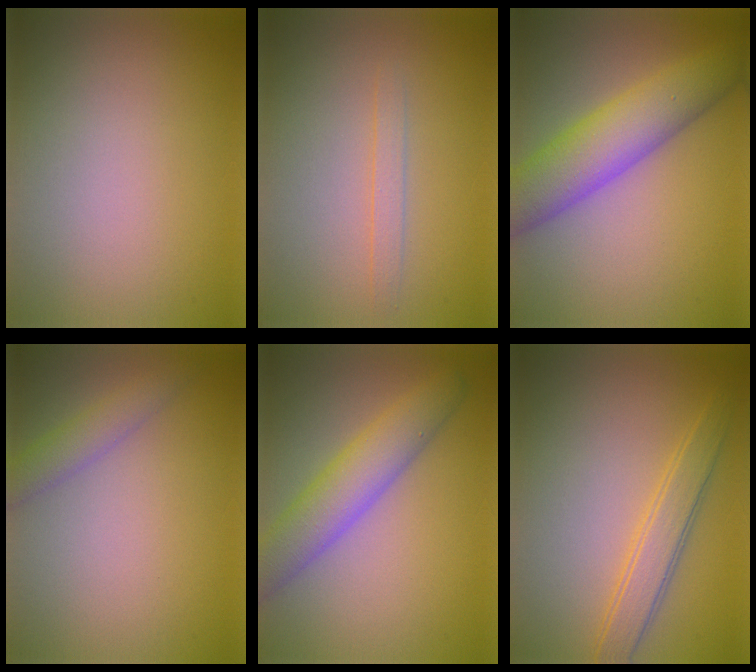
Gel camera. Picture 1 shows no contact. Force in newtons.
{"total": 1.2, "press": 1.2, "slide": 0.2}
{"total": 7.2, "press": 7.2, "slide": 0.2}
{"total": 2.1, "press": 2.1, "slide": 0.1}
{"total": 5.3, "press": 5.3, "slide": 0.2}
{"total": 3.2, "press": 3.2, "slide": 0.1}